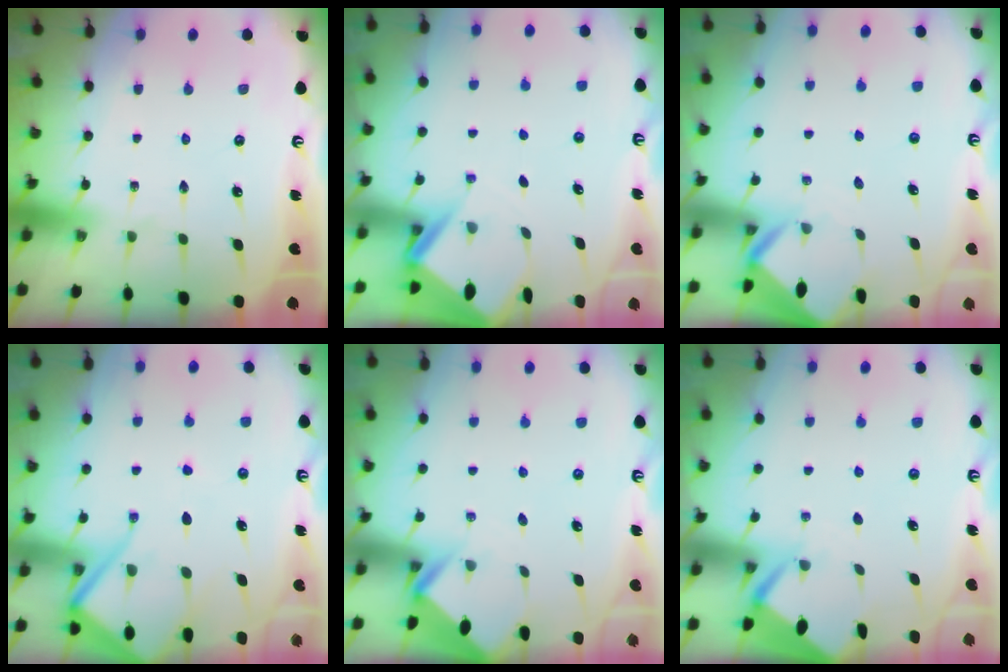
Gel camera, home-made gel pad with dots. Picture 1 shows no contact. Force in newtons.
{"total": 5.4, "press": 5.4, "slide": 0.4}
{"total": 2.8, "press": 2.8, "slide": 0.2}
{"total": 12.5, "press": 12.4, "slide": 1.3}
{"total": 2.9, "press": 2.9, "slide": 0.2}
{"total": 2.8, "press": 2.8, "slide": 0.3}